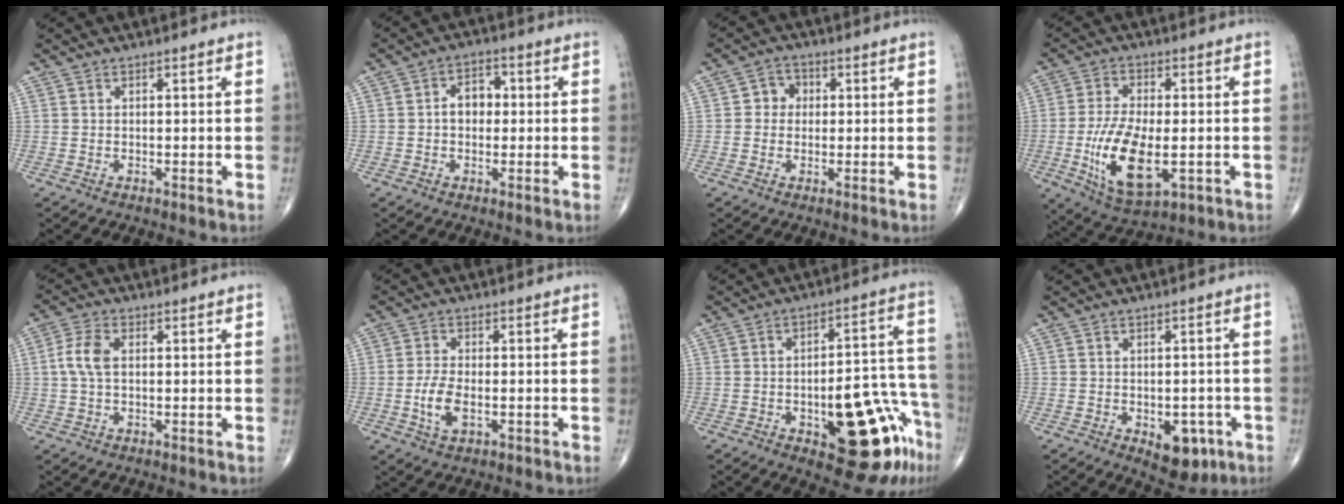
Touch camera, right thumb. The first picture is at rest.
{"total": 6.8, "force": [0.2, 4.8, 4.8], "torque": [-0.058, 0.022, -0.006]}
{"total": 3.9, "force": [0.3, 3.5, 1.6], "torque": [0.000, 0.009, -0.004]}
{"total": 14.0, "force": [-3.0, 6.5, 12.1], "torque": [-0.228, -0.008, -0.043]}
{"total": 5.0, "force": [0.5, 2.8, 4.1], "torque": [-0.099, 0.011, 0.005]}
{"total": 5.6, "force": [-1.4, 2.8, 4.7], "torque": [-0.099, 0.001, -0.025]}
{"total": 19.1, "force": [-8.7, 6.9, 15.5], "torque": [-0.144, 0.069, -0.101]}
{"total": 7.4, "force": [-2.9, 4.3, 5.3], "torque": [-0.040, 0.007, -0.028]}